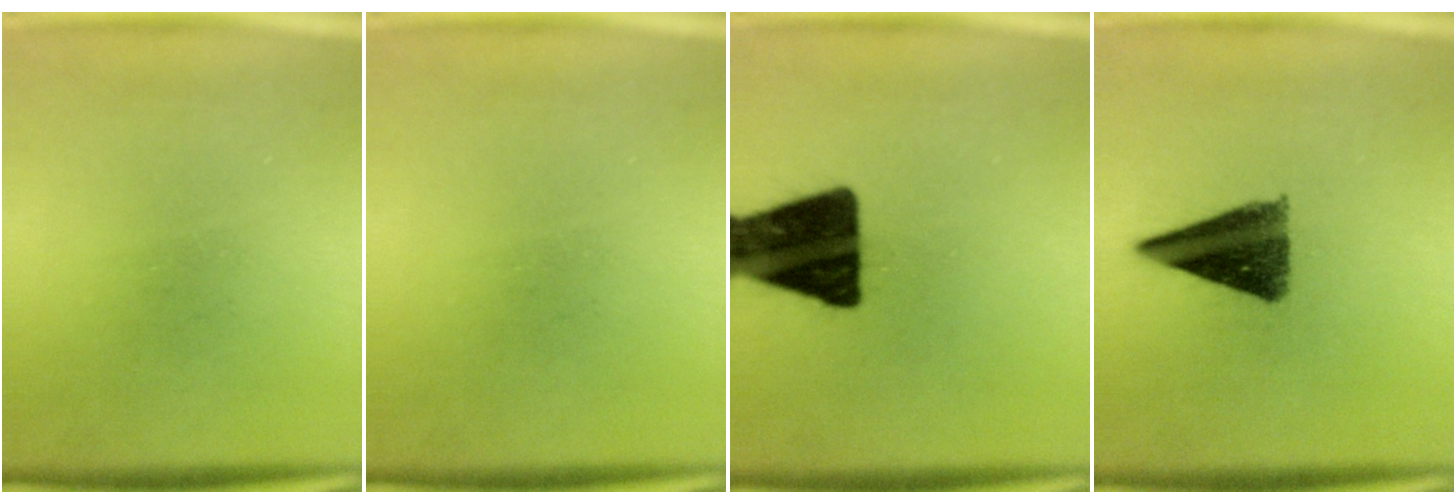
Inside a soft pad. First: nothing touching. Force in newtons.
{"total": 0.0}
{"total": 18.7}
{"total": 10.4}